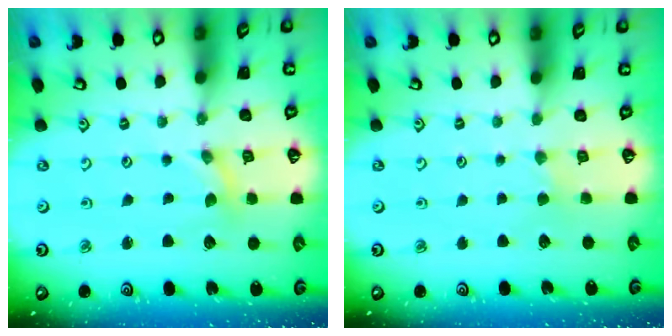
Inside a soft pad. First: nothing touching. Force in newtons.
{"total": 1.2, "press": 1.1, "slide": 0.3}